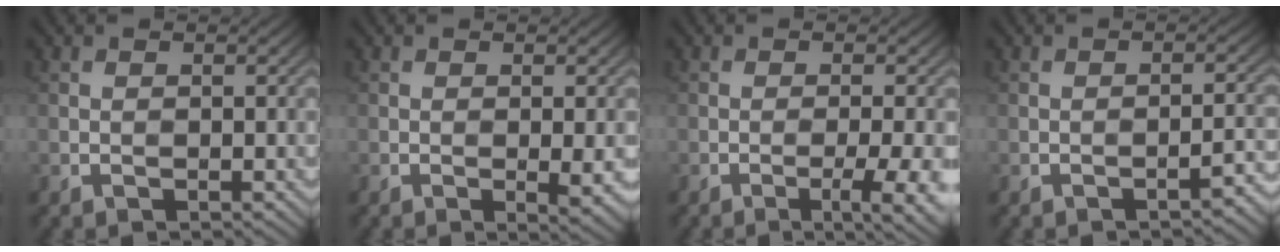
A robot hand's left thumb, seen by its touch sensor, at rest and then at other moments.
{"total": 2.6, "force": [-0.3, 0.4, 2.5], "torque": [-0.044, -0.006, -0.005]}
{"total": 5.0, "force": [-2.0, 0.8, 4.5], "torque": [-0.061, 0.006, -0.030]}
{"total": 2.5, "force": [-1.8, 0.3, 1.6], "torque": [-0.021, 0.014, -0.027]}